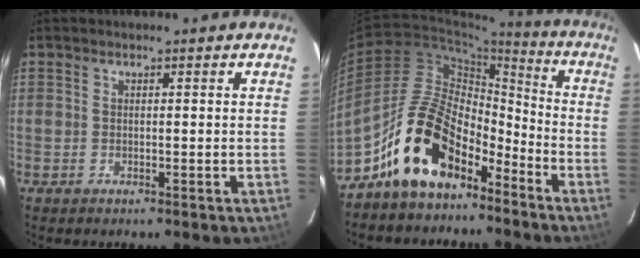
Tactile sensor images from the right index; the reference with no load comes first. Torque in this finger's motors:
{"motor_torque": [0.93, -0.74, 1.05, 0.21]}